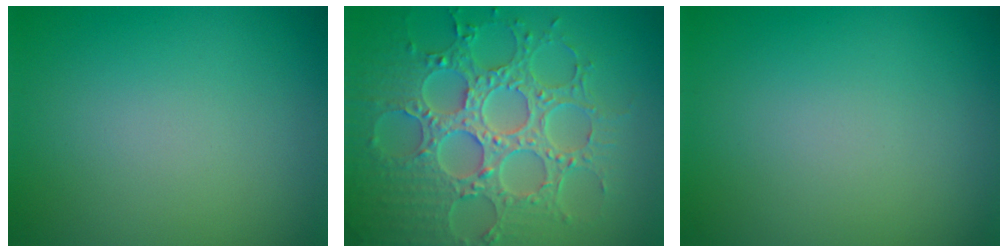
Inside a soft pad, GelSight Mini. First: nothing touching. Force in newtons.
{"total": 8.1, "press": 6.3, "slide": 5.0}
{"total": 0.0}